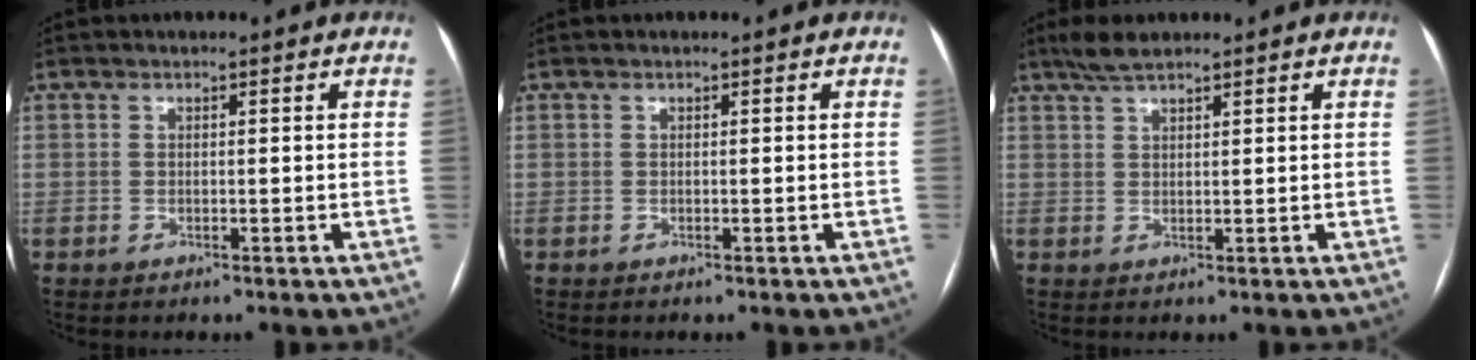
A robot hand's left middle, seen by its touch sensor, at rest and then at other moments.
{"total": 0.0}
{"total": 3.3, "force": [2.7, 0.5, 1.9], "torque": [-0.044, 0.012, 0.055]}